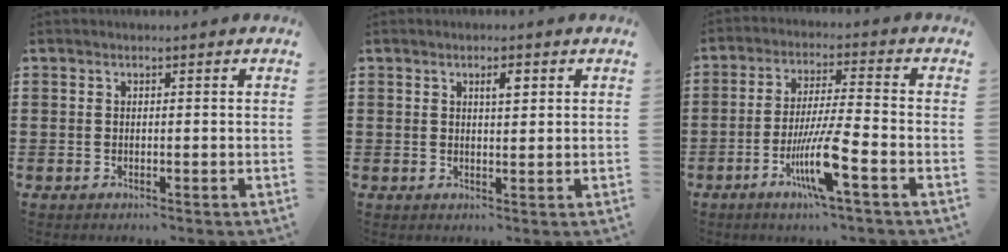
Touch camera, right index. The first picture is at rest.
{"total": 2.1, "force": [0.9, 0.6, 1.9], "torque": [-0.030, 0.002, 0.011]}
{"total": 9.3, "force": [-4.2, 0.5, 8.2], "torque": [-0.165, -0.013, -0.082]}